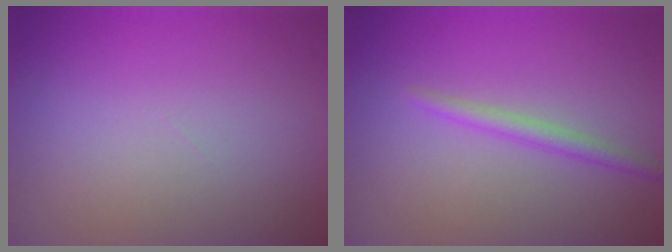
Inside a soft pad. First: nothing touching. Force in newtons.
{"total": 1.6, "press": 1.6, "slide": 0.0}